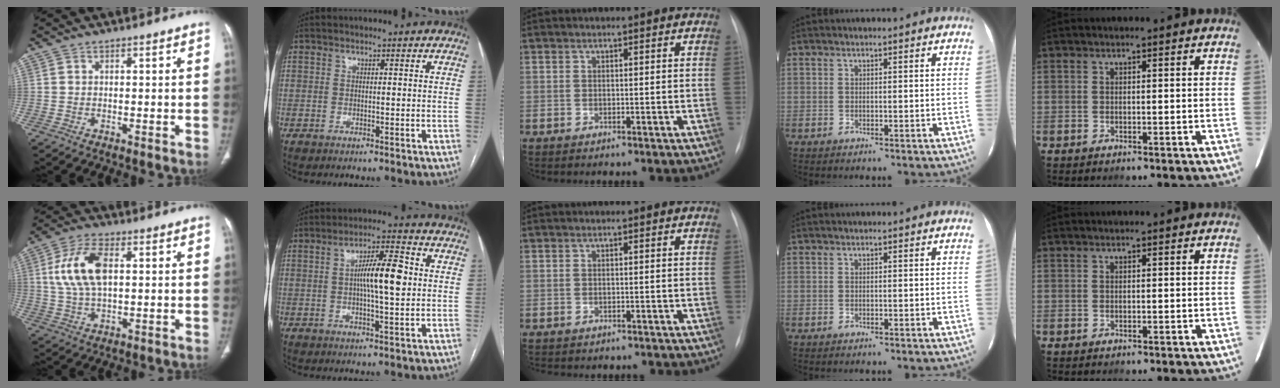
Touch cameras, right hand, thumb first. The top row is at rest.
{"thumb": {"total": 11.1, "force": [2.1, 5.7, 9.3], "torque": [-0.189, 0.007, 0.041]}, "index": {"total": 8.5, "force": [0.7, 1.4, 8.3], "torque": [-0.145, 0.014, 0.008]}, "middle": {"total": 4.8, "force": [-4.2, 1.9, 1.6], "torque": [-0.019, 0.000, -0.044]}}